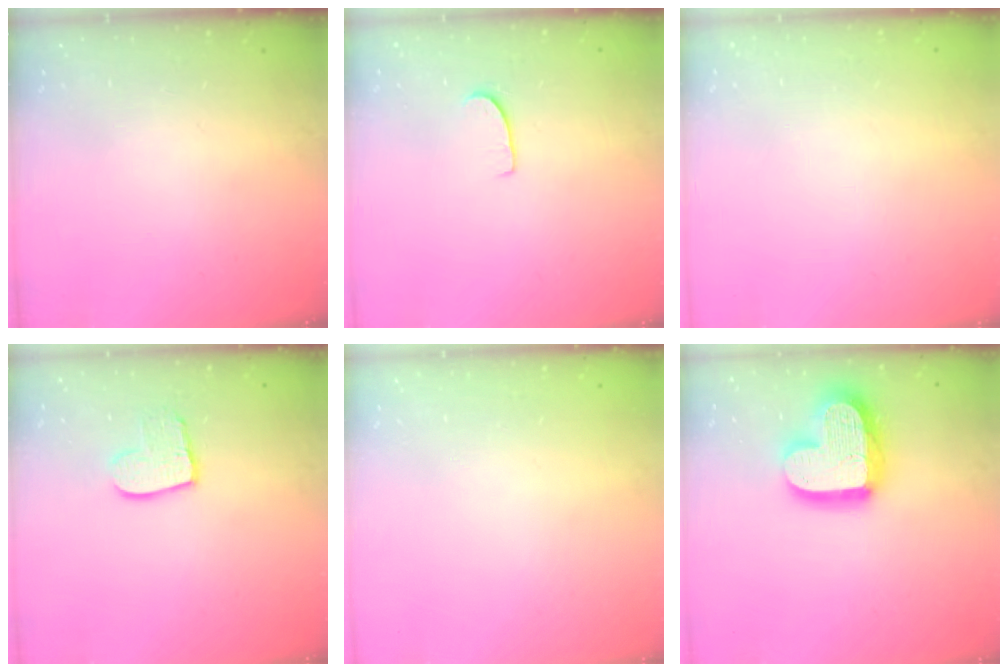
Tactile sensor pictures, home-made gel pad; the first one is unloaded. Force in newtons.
{"total": 5.1, "press": 5.1, "slide": 0.4}
{"total": 0.0}
{"total": 9.5, "press": 9.5, "slide": 0.7}
{"total": 0.0}
{"total": 18.7, "press": 18.6, "slide": 1.5}